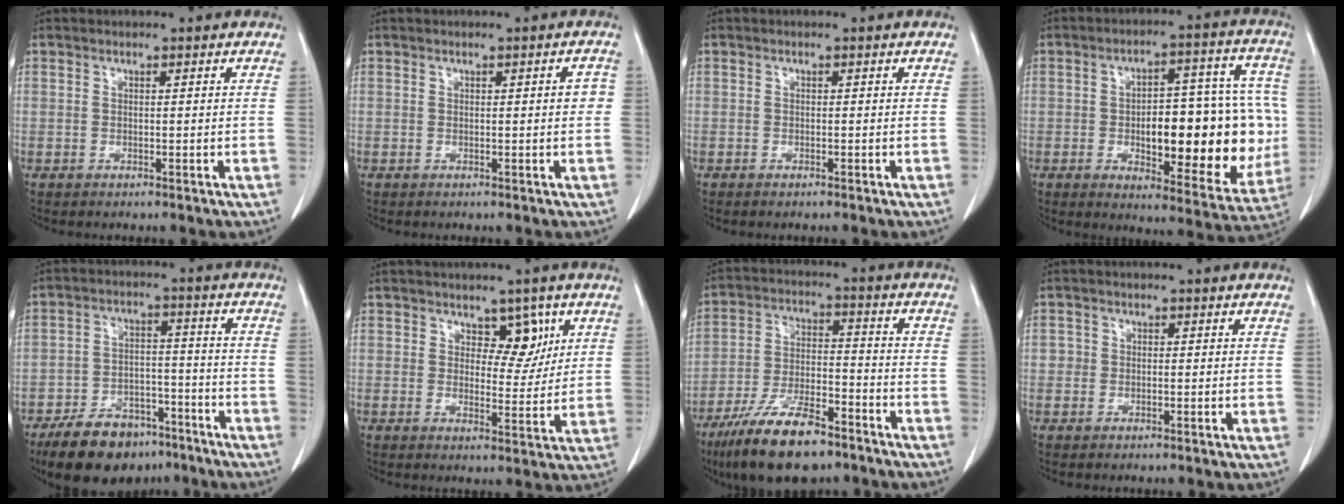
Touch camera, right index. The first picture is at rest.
{"total": 1.6, "force": [0.1, 0.4, 1.5], "torque": [-0.015, 0.004, 0.001]}
{"total": 0.7, "force": [-0.5, 0.2, 0.3], "torque": [-0.010, -0.002, -0.007]}
{"total": 19.7, "force": [-2.0, 7.3, 18.2], "torque": [-0.208, 0.027, -0.010]}
{"total": 12.6, "force": [-9.4, 6.4, 5.3], "torque": [-0.081, 0.012, -0.152]}
{"total": 5.1, "force": [2.6, 2.8, 3.3], "torque": [-0.033, -0.003, 0.039]}
{"total": 14.4, "force": [-10.3, 4.2, 9.1], "torque": [-0.177, -0.015, -0.186]}
{"total": 1.5, "force": [0.0, 1.5, 0.2], "torque": [0.004, 0.005, -0.002]}